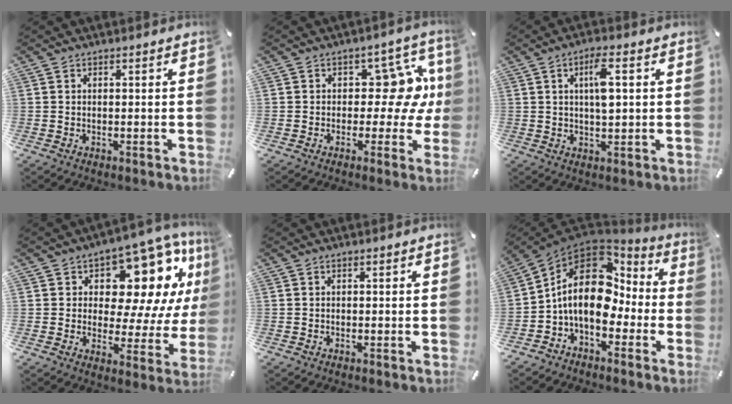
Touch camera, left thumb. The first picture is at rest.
{"total": 13.6, "force": [2.8, 8.7, 10.1], "torque": [-0.126, -0.013, 0.052]}
{"total": 6.7, "force": [1.7, 1.9, 6.2], "torque": [-0.107, -0.001, 0.022]}
{"total": 15.7, "force": [8.4, 8.6, 10.2], "torque": [-0.137, -0.073, 0.140]}
{"total": 0.0}
{"total": 16.3, "force": [0.2, 11.4, 11.6], "torque": [-0.219, 0.003, 0.001]}